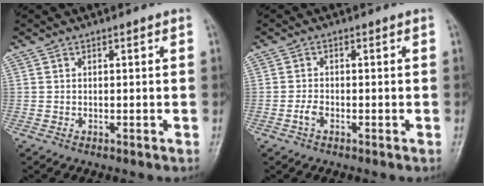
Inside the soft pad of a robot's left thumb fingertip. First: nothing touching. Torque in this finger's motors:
{"motor_torque": [-0.07, -0.08, 0.12, -0.03, -0.03]}